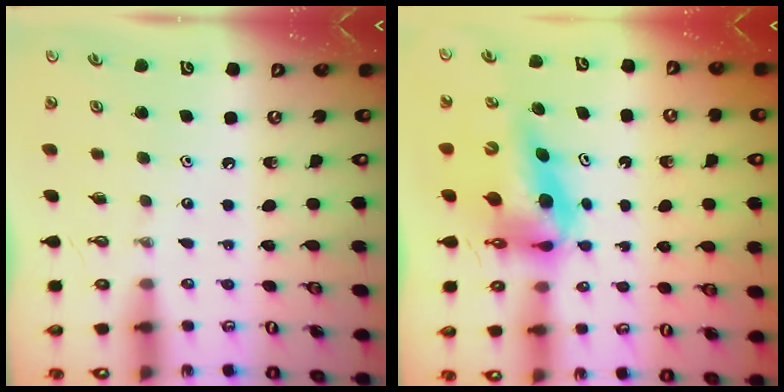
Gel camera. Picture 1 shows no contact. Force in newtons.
{"total": 8.9, "press": 8.9, "slide": 0.8}